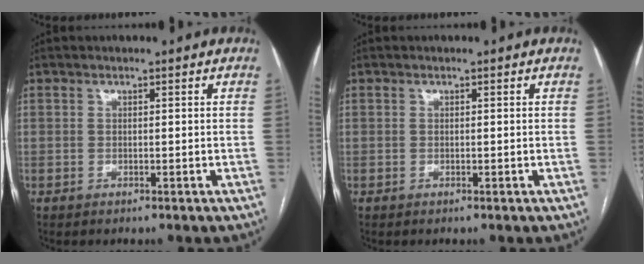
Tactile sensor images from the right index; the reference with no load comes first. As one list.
[{"total": 0.0}]